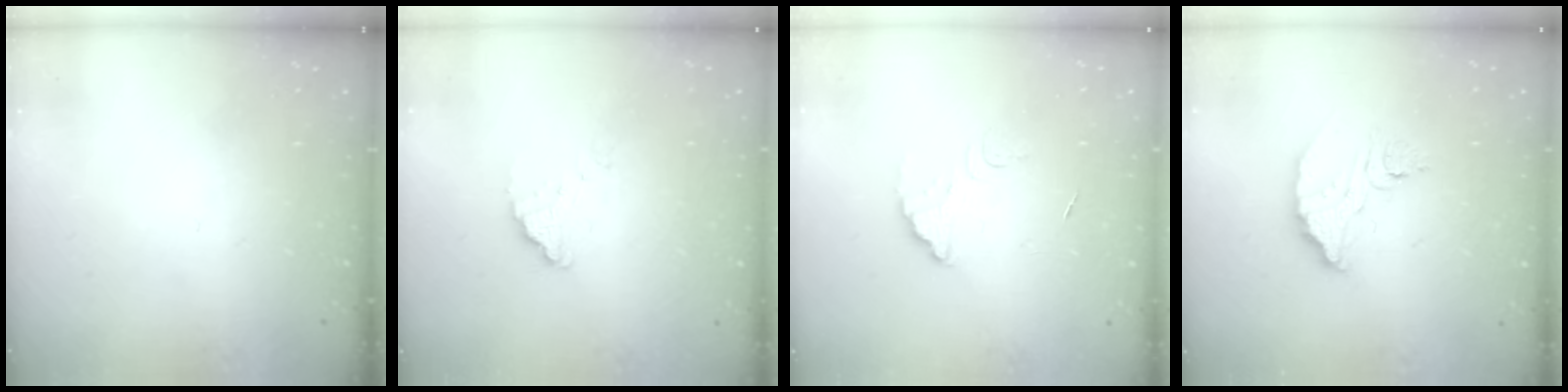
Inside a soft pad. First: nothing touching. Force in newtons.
{"total": 1.5, "press": 1.5, "slide": 0.1}
{"total": 6.4, "press": 6.4, "slide": 0.5}
{"total": 9.0, "press": 9.0, "slide": 0.7}